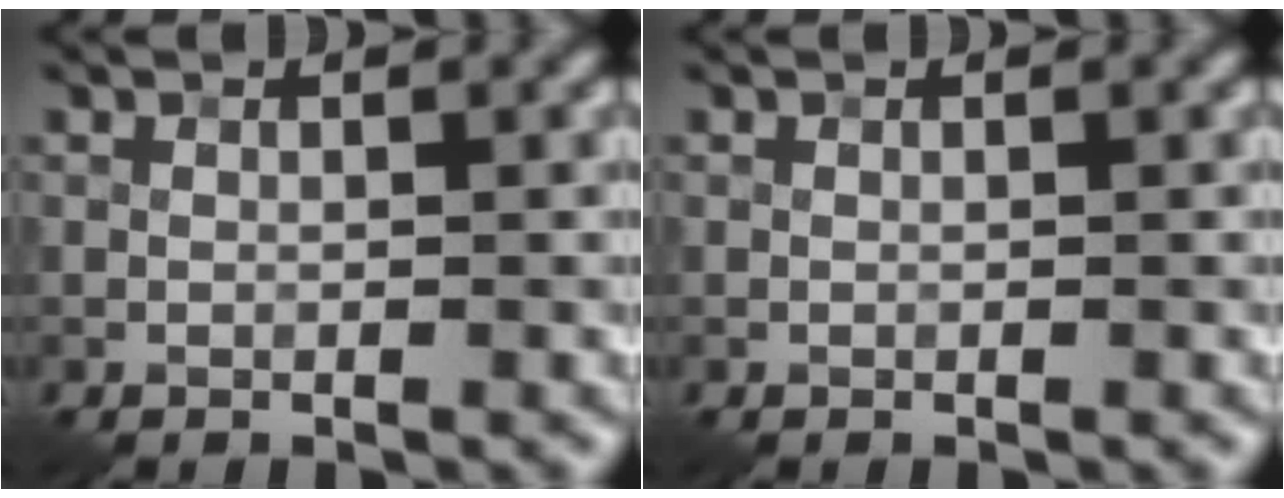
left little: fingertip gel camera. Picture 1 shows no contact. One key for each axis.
{"total": 0.0}